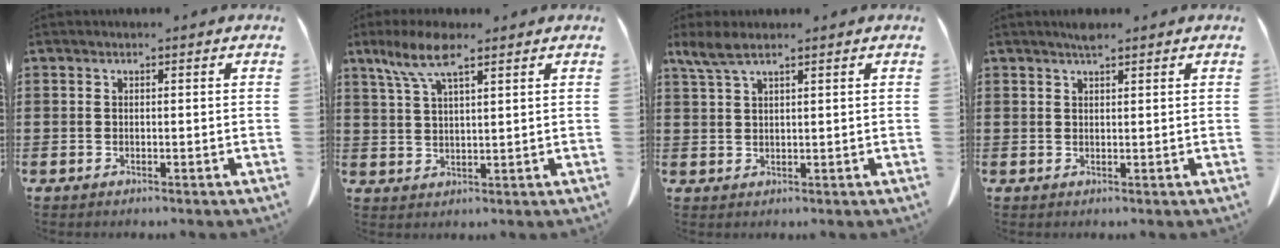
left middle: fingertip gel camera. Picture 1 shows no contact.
{"total": 7.0, "force": [4.2, 1.9, 5.2], "torque": [-0.112, 0.002, 0.074]}
{"total": 3.5, "force": [2.3, 0.8, 2.5], "torque": [-0.062, 0.000, 0.040]}
{"total": 1.8, "force": [1.5, 0.3, 1.0], "torque": [-0.022, 0.000, 0.027]}